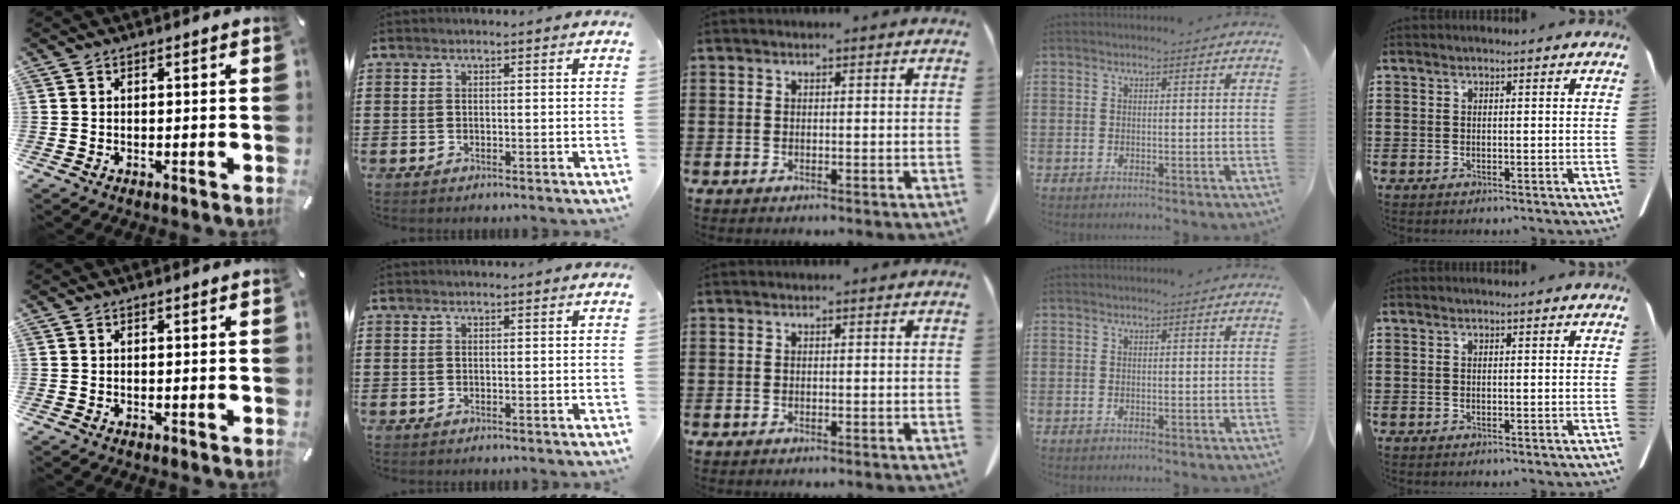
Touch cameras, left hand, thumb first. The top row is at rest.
{}